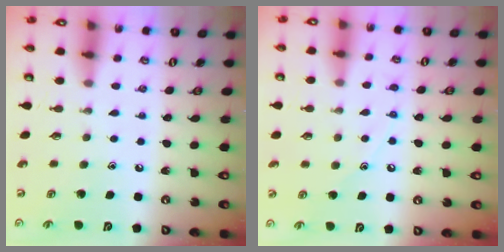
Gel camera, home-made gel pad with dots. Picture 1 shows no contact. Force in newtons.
{"total": 7.1, "press": 7.1, "slide": 0.7}